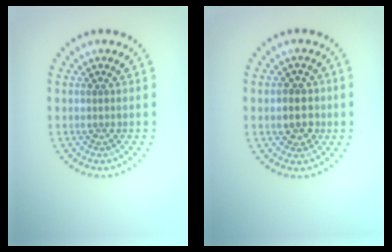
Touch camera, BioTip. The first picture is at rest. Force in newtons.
{"total": 2.8, "press": 2.7, "slide": 0.7}